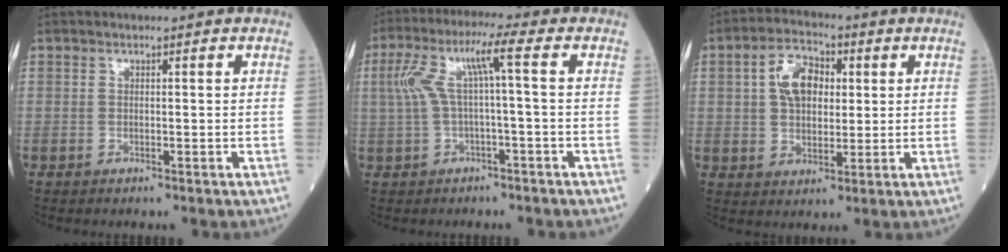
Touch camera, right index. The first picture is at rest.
{"total": 6.6, "force": [0.4, -0.2, 6.6], "torque": [-0.140, 0.036, 0.017]}
{"total": 7.7, "force": [1.9, 4.6, 5.8], "torque": [-0.111, 0.019, 0.036]}